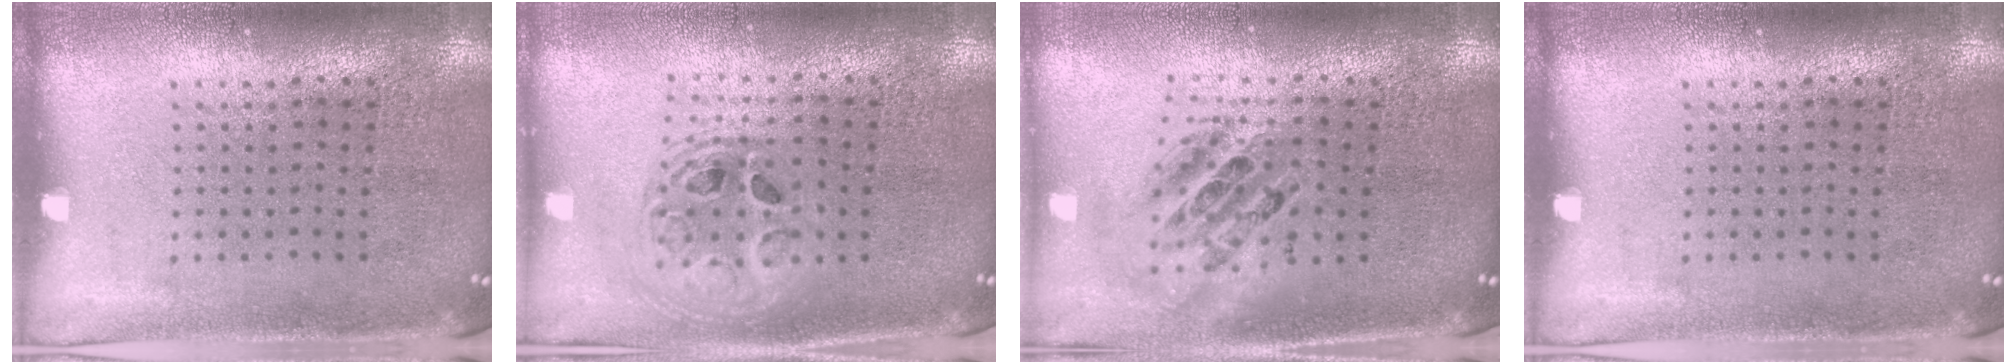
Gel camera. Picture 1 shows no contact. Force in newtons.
{"total": 1.8, "press": 1.5, "slide": 1.0}
{"total": 2.0, "press": 1.6, "slide": 1.2}
{"total": 0.0}